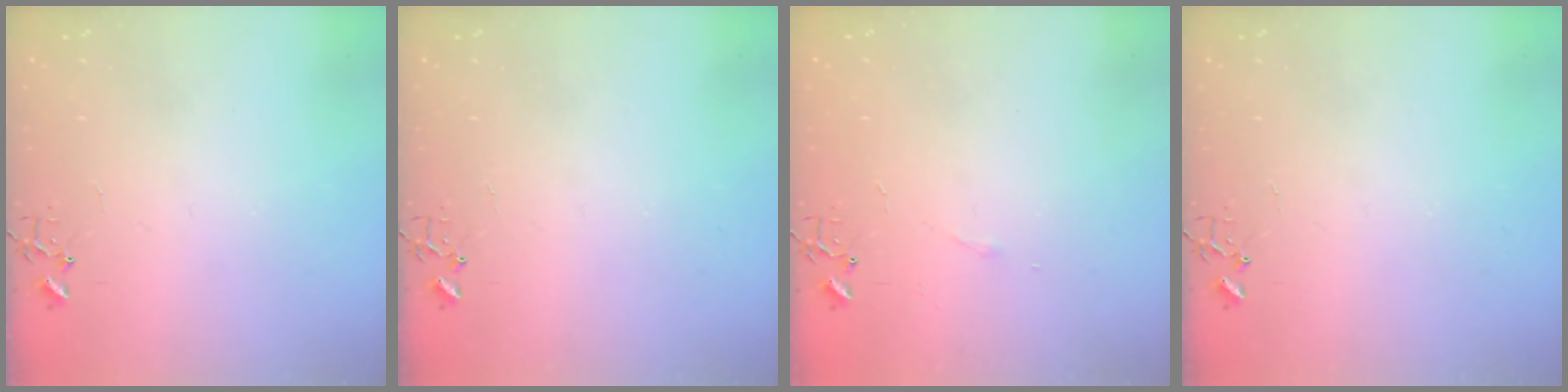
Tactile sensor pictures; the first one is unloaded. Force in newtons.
{"total": 0.0}
{"total": 3.3, "press": 3.2, "slide": 0.6}
{"total": 0.0}